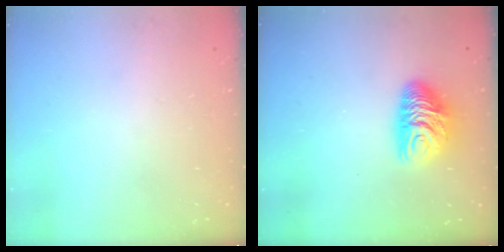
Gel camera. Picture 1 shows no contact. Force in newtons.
{"total": 11.0, "press": 10.9, "slide": 0.8}